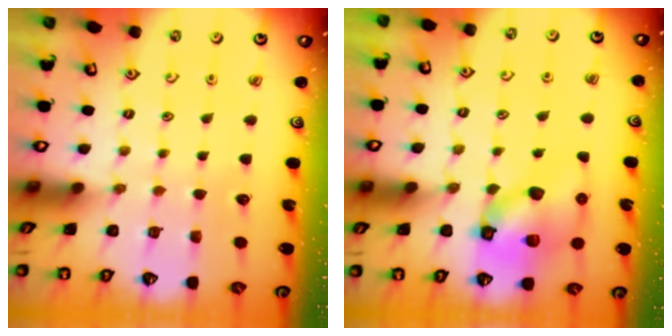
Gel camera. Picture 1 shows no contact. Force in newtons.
{"total": 11.1, "press": 11.0, "slide": 1.5}